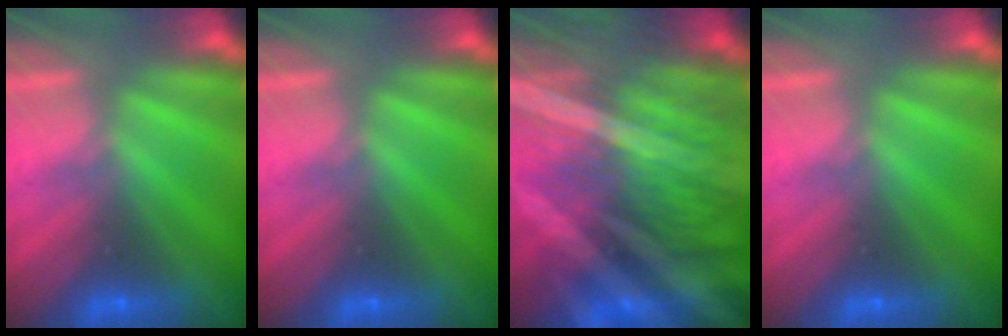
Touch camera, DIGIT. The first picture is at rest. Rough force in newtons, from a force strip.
{"total": 0.0}
{"total": 9.8}
{"total": 0.0}